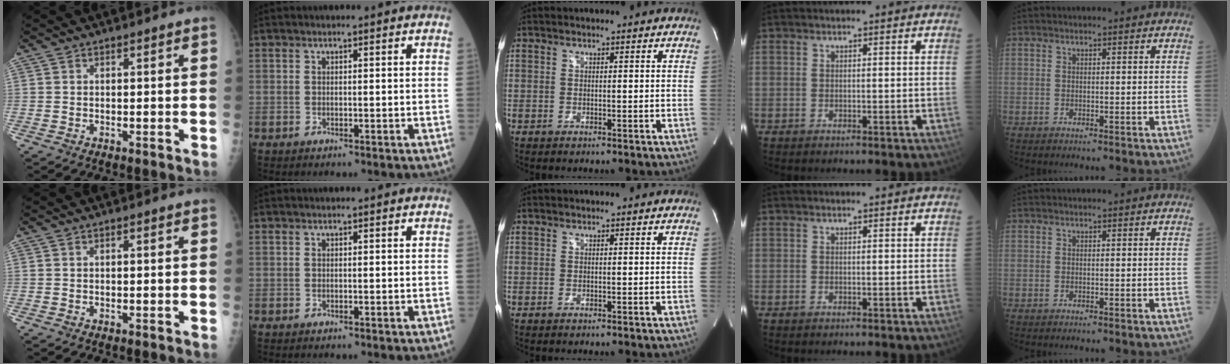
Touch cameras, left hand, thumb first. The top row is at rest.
{}